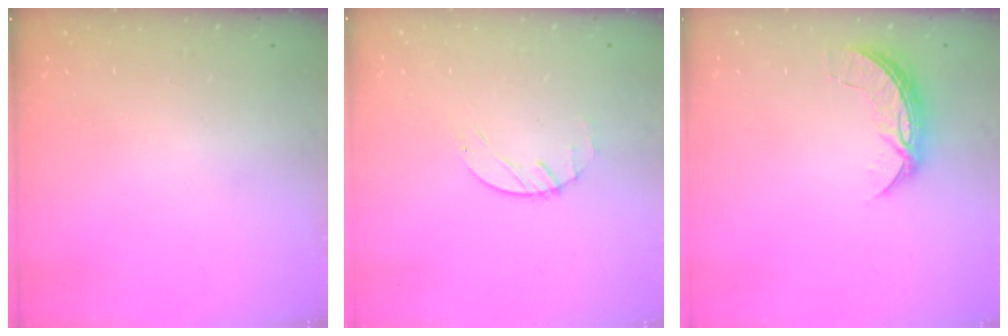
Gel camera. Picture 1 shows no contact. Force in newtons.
{"total": 1.2, "press": 1.2, "slide": 0.2}
{"total": 6.8, "press": 6.8, "slide": 0.7}